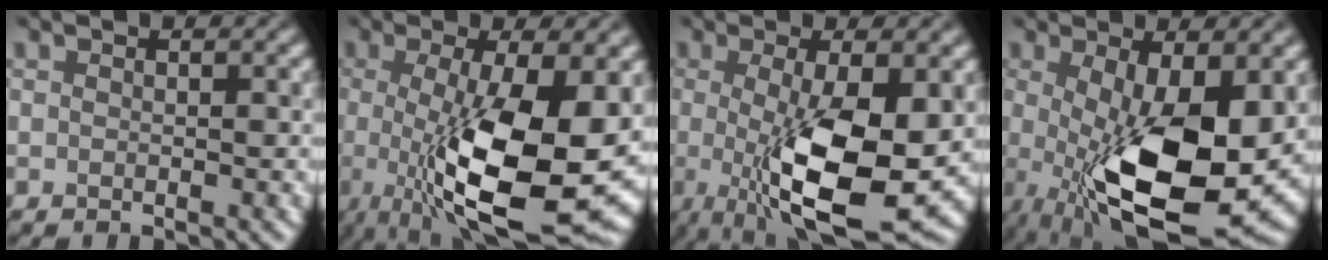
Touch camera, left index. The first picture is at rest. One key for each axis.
{"total": 12.5, "fx": -1.7, "fy": 3.6, "fz": 11.8, "tx": -0.185, "ty": -0.023, "tz": -0.017}
{"total": 10.1, "fx": -1.4, "fy": 2.7, "fz": 9.6, "tx": -0.156, "ty": -0.018, "tz": -0.009}
{"total": 12.5, "fx": -1.8, "fy": 4.4, "fz": 11.6, "tx": -0.195, "ty": -0.026, "tz": -0.012}